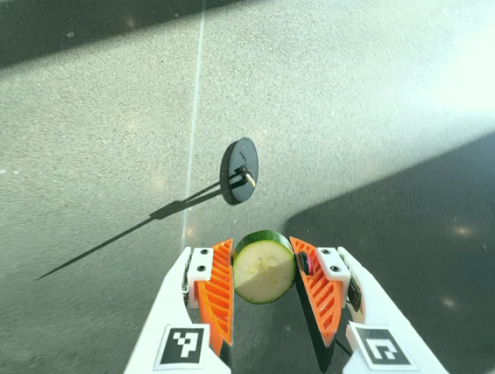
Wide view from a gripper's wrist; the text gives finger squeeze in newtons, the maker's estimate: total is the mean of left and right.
{"total": 12.5, "left": 12.9, "right": 12.0}